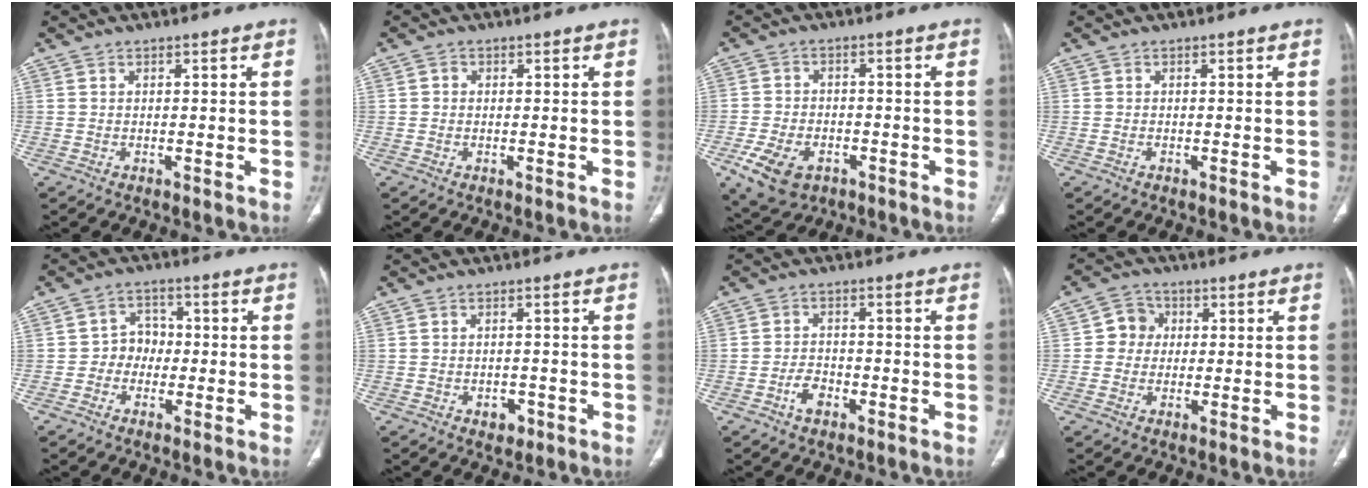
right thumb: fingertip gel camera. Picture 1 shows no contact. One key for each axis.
{"total": 1.1, "fx": 0.0, "fy": 1.0, "fz": 0.4, "tx": -0.002, "ty": 0.003, "tz": -0.001}
{"total": 9.6, "fx": -4.6, "fy": 6.3, "fz": 5.6, "tx": -0.103, "ty": 0.016, "tz": -0.072}
{"total": 0.0}
{"total": 4.9, "fx": -0.9, "fy": 4.3, "fz": 2.1, "tx": -0.002, "ty": 0.019, "tz": -0.028}
{"total": 2.6, "fx": -1.3, "fy": 1.9, "fz": 1.3, "tx": -0.009, "ty": 0.006, "tz": -0.011}
{"total": 3.8, "fx": -2.0, "fy": 2.4, "fz": 2.2, "tx": -0.034, "ty": 0.018, "tz": -0.035}
{"total": 5.0, "fx": 0.5, "fy": 4.8, "fz": 1.6, "tx": 0.002, "ty": 0.009, "tz": 0.001}